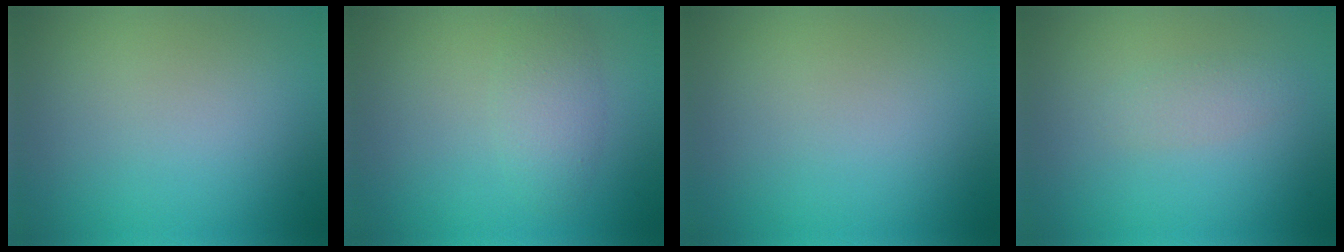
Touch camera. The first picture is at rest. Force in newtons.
{"total": 2.5, "press": 2.5, "slide": 0.1}
{"total": 0.0}
{"total": 1.4, "press": 1.4, "slide": 0.1}